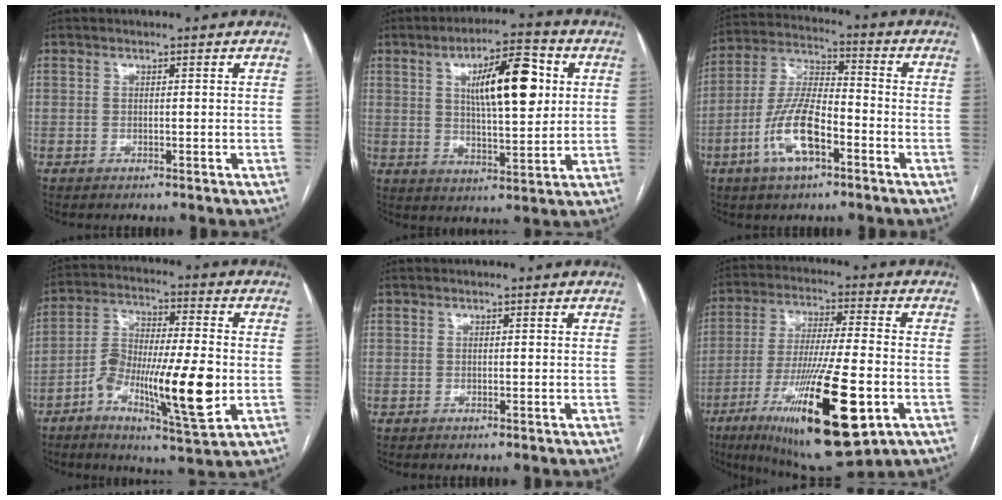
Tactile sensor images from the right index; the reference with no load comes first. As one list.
[{"total": 12.7, "force": [3.5, 3.5, 11.8], "torque": [-0.189, 0.013, 0.056]}, {"total": 11.8, "force": [-4.8, 4.0, 10.0], "torque": [-0.212, 0.009, -0.090]}, {"total": 14.8, "force": [-3.9, 2.5, 14.0], "torque": [-0.262, -0.002, -0.066]}, {"total": 0.0}, {"total": 21.5, "force": [-8.6, 3.2, 19.5], "torque": [-0.338, -0.040, -0.136]}]